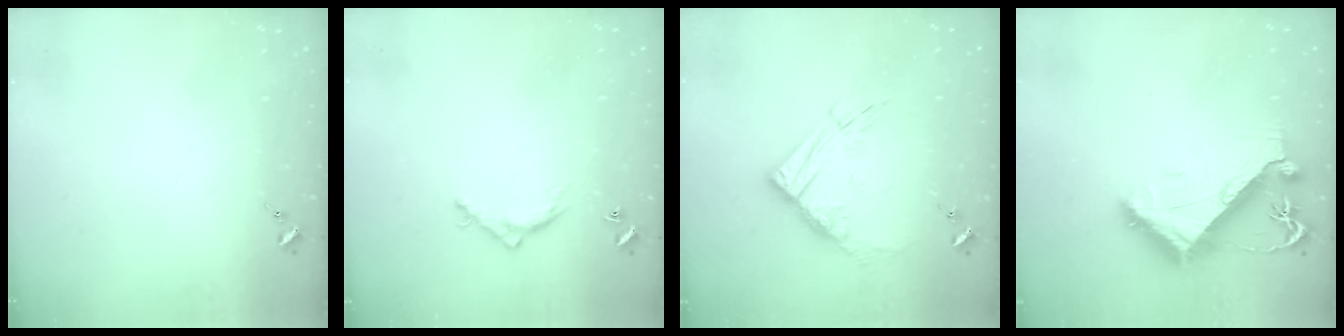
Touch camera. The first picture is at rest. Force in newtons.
{"total": 6.0, "press": 6.0, "slide": 0.3}
{"total": 12.7, "press": 12.6, "slide": 1.3}
{"total": 10.3, "press": 10.2, "slide": 1.5}